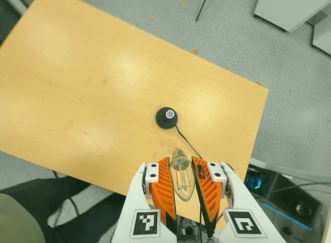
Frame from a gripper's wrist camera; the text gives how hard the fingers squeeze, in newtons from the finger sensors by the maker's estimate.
{"total": 17.9, "left": 19.1, "right": 16.6}